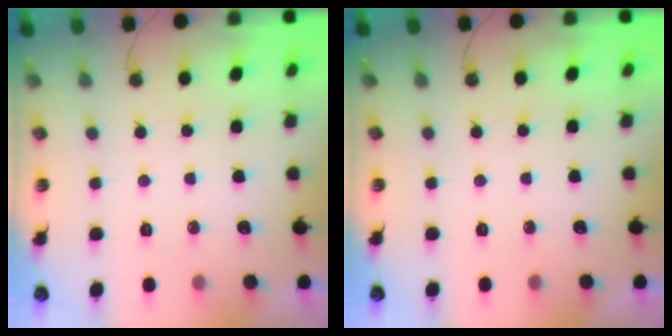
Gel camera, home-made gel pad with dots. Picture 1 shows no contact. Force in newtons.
{"total": 0.0}